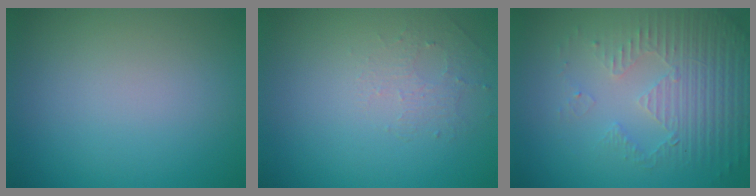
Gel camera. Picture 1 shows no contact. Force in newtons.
{"total": 1.3, "press": 0.7, "slide": 1.2}
{"total": 5.3, "press": 3.5, "slide": 4.0}